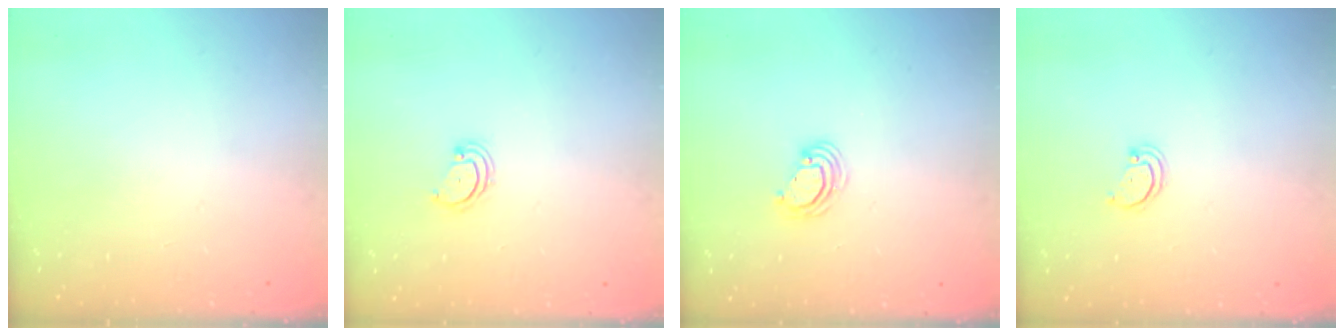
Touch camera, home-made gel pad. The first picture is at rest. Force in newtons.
{"total": 2.9, "press": 2.9, "slide": 0.3}
{"total": 4.4, "press": 4.4, "slide": 0.2}
{"total": 1.8, "press": 1.8, "slide": 0.2}